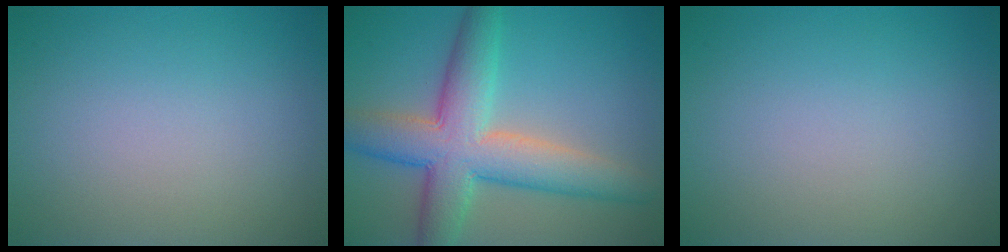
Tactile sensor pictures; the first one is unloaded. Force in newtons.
{"total": 8.5, "press": 8.5, "slide": 0.2}
{"total": 0.0}